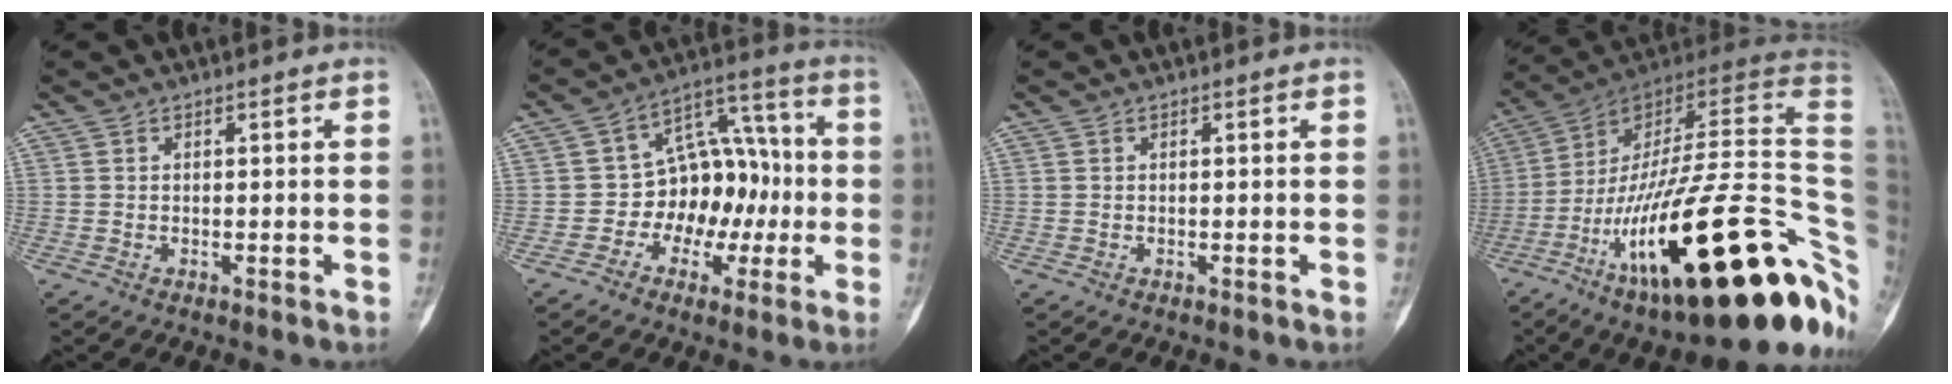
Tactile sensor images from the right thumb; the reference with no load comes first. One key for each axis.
{"total": 12.0, "fx": -2.0, "fy": 9.3, "fz": 7.3, "tx": -0.053, "ty": 0.049, "tz": -0.038}
{"total": 0.0}
{"total": 36.7, "fx": -10.6, "fy": 11.1, "fz": 33.3, "tx": -0.427, "ty": 0.074, "tz": -0.169}